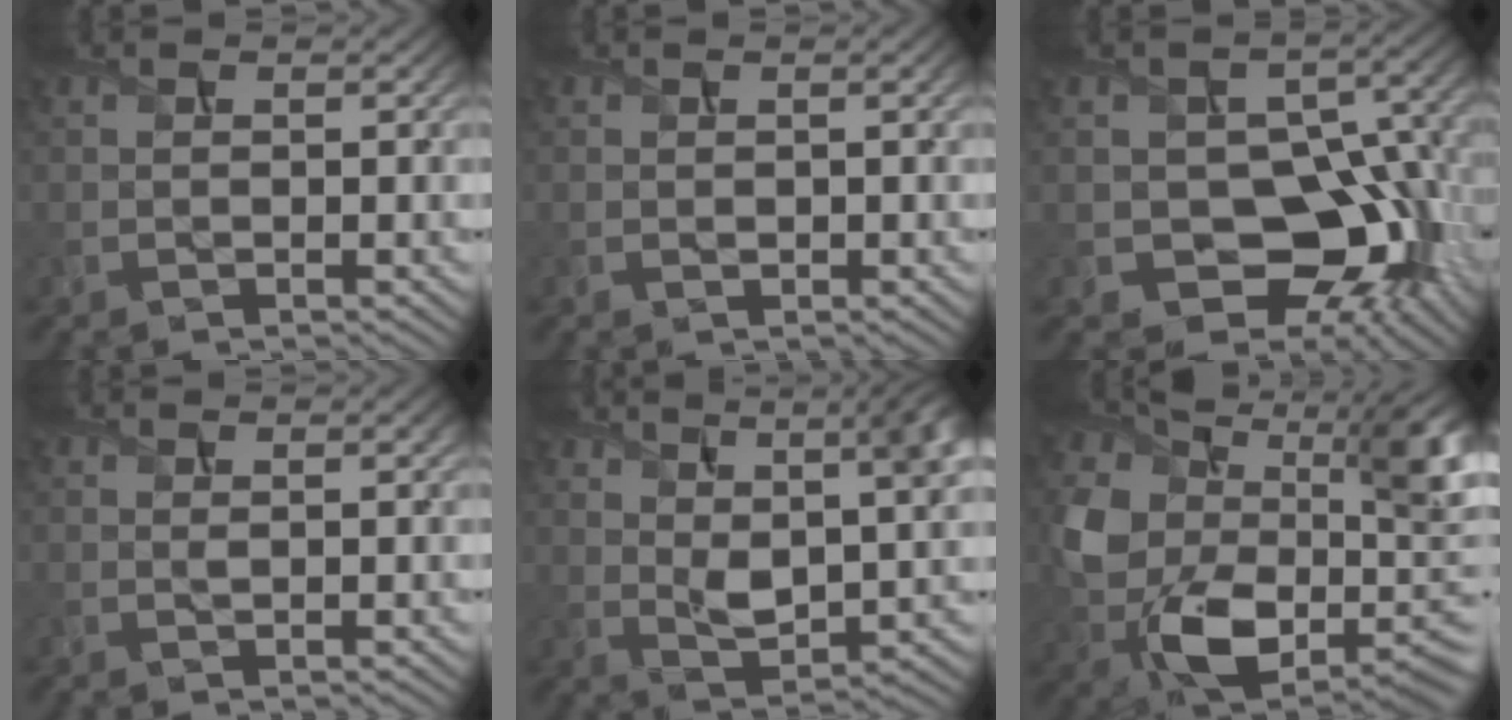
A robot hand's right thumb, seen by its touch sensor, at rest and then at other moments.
{"total": 1.0, "force": [0.2, 0.6, 0.7], "torque": [-0.013, 0.000, 0.008]}
{"total": 13.0, "force": [-3.2, 9.4, 8.4], "torque": [-0.114, -0.009, -0.059]}
{"total": 1.0, "force": [0.6, 0.2, 0.8], "torque": [-0.015, 0.000, 0.011]}
{"total": 11.2, "force": [4.4, 4.9, 9.0], "torque": [-0.163, 0.008, 0.070]}
{"total": 16.6, "force": [2.4, 10.7, 12.4], "torque": [-0.250, -0.039, 0.057]}